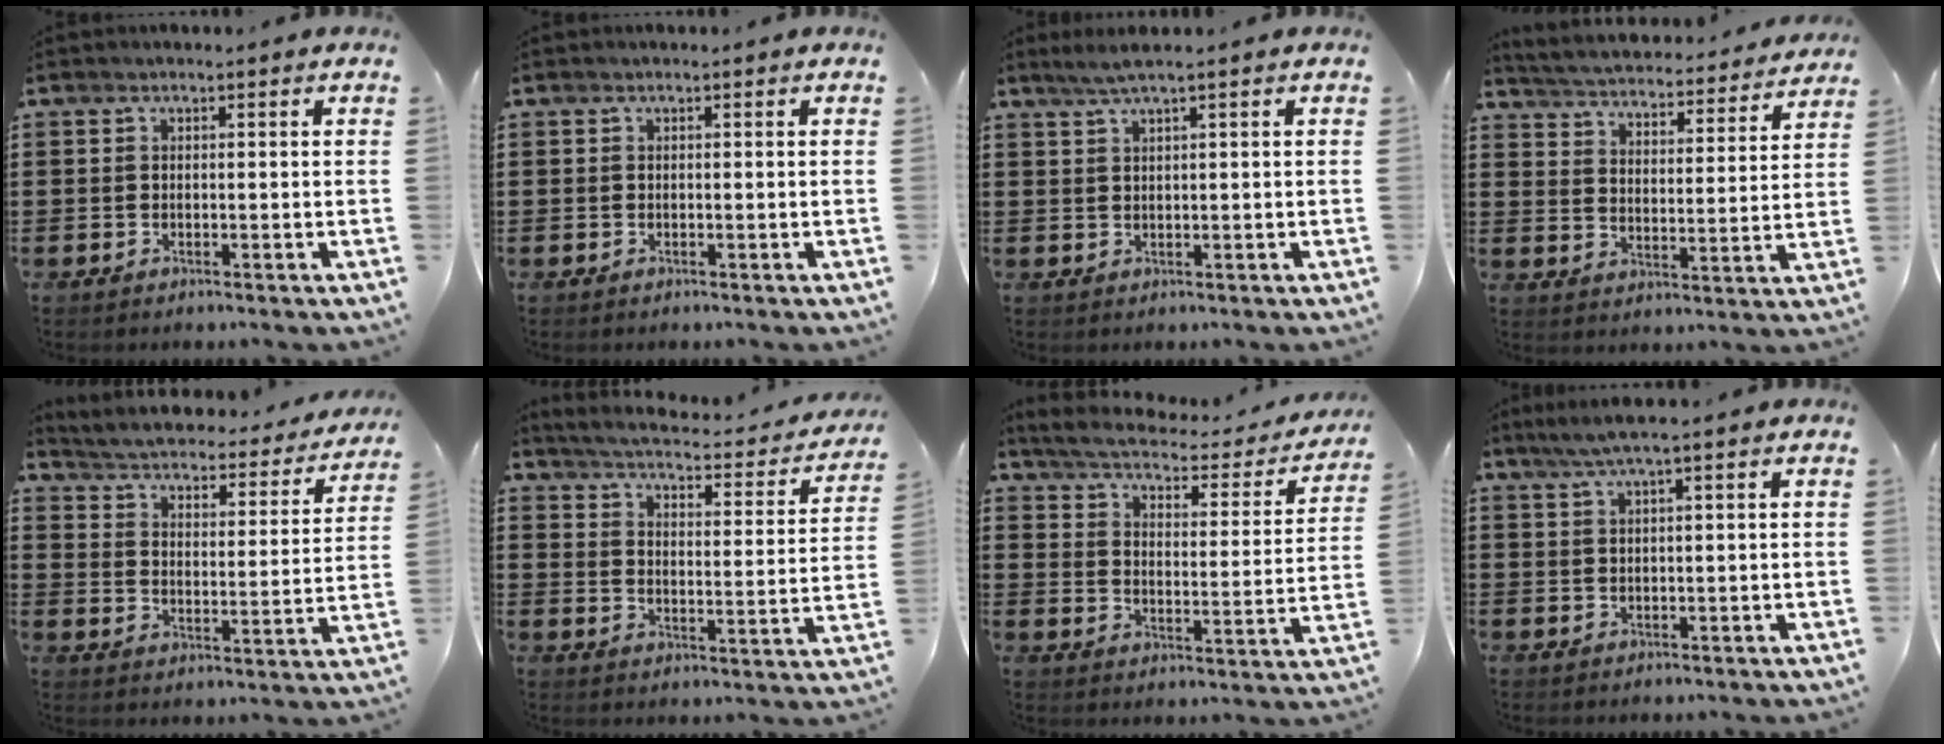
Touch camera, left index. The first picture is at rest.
{"total": 0.0}
{"total": 2.2, "force": [1.3, -0.2, 1.8], "torque": [-0.035, 0.000, 0.024]}
{"total": 3.6, "force": [3.5, -0.3, 0.2], "torque": [-0.027, -0.035, 0.052]}
{"total": 2.3, "force": [2.1, 0.0, 0.9], "torque": [-0.033, -0.028, 0.023]}
{"total": 3.1, "force": [2.8, -0.2, 1.2], "torque": [-0.042, -0.028, 0.037]}
{"total": 3.5, "force": [3.2, 0.3, 1.4], "torque": [-0.048, -0.025, 0.046]}
{"total": 2.7, "force": [1.6, -0.2, 2.1], "torque": [-0.042, 0.001, 0.029]}